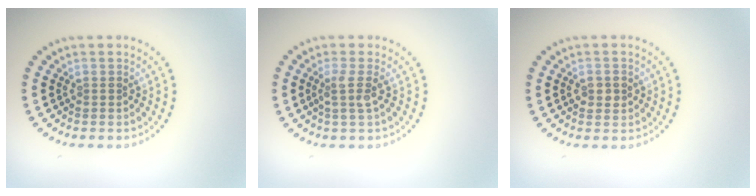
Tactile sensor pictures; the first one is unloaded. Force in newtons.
{"total": 1.8, "press": 1.3, "slide": 1.3}
{"total": 1.6, "press": 1.6, "slide": 0.2}